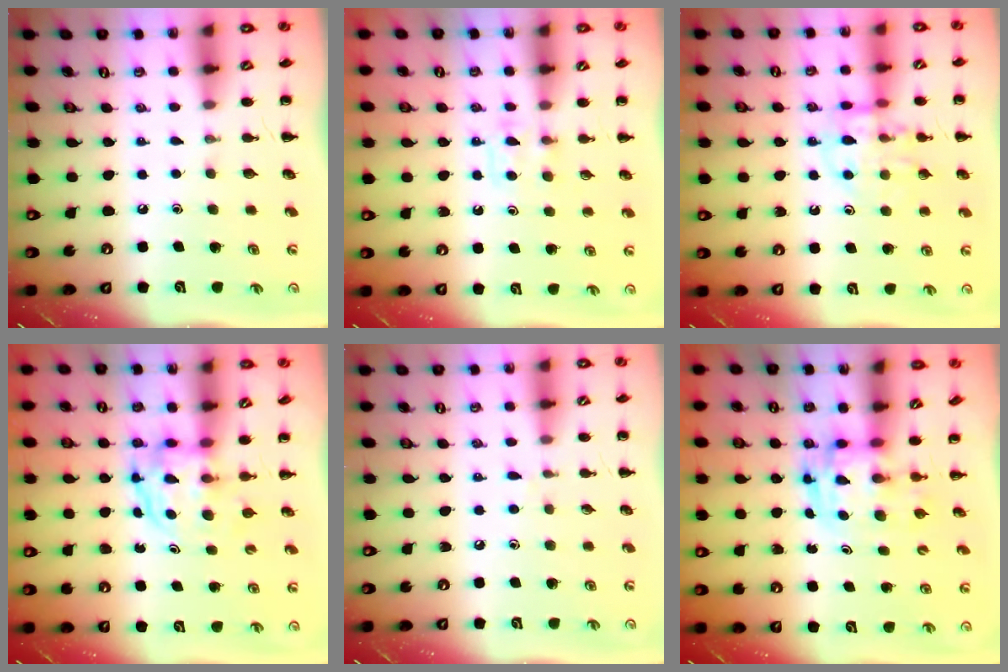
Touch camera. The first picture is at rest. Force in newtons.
{"total": 4.5, "press": 4.2, "slide": 1.7}
{"total": 12.0, "press": 11.9, "slide": 1.4}
{"total": 3.7, "press": 3.7, "slide": 0.3}
{"total": 3.9, "press": 3.5, "slide": 1.7}
{"total": 3.0, "press": 2.9, "slide": 0.5}